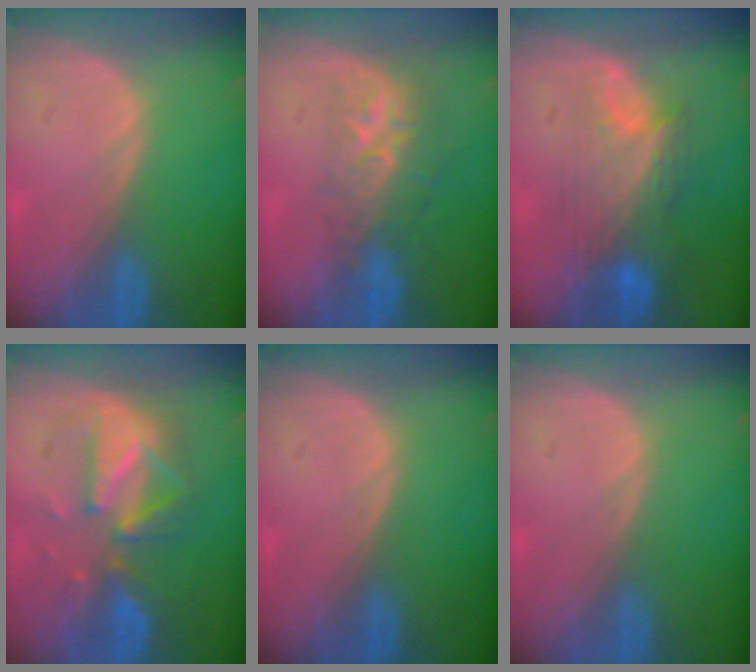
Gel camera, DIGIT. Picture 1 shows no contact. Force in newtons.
{"total": 8.8, "press": 7.1, "slide": 5.2}
{"total": 9.2, "press": 8.0, "slide": 4.5}
{"total": 8.2, "press": 8.2, "slide": 0.3}
{"total": 0.0}
{"total": 0.0}